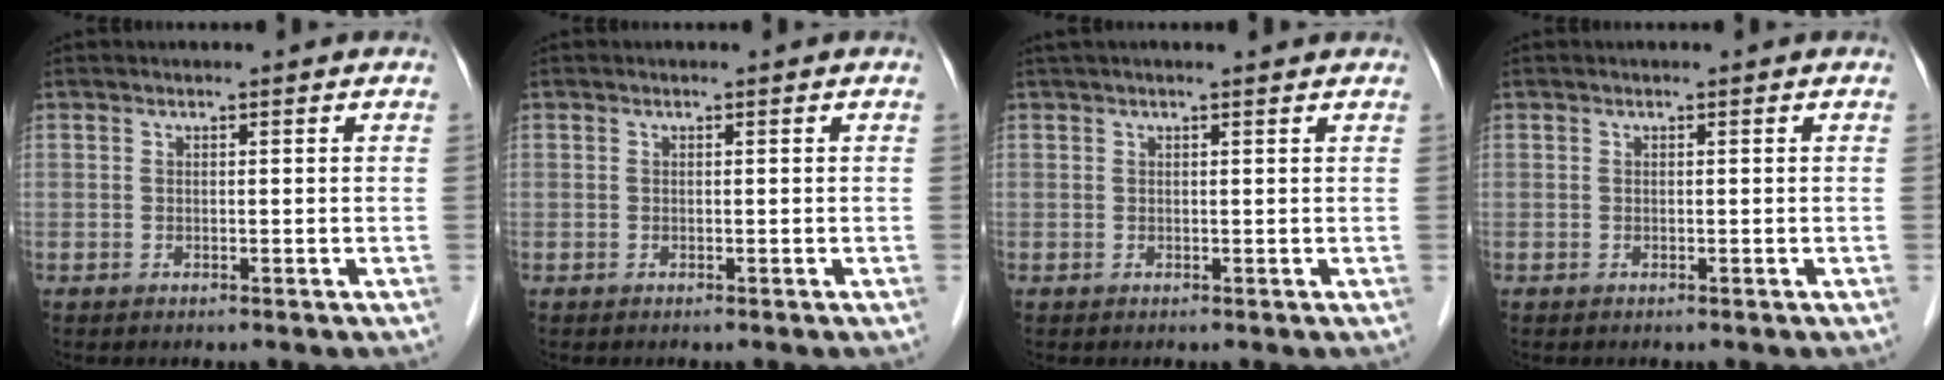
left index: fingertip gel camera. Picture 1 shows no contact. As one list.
[{"total": 0.0}, {"total": 4.7, "force": [4.2, 0.5, 2.0], "torque": [-0.027, 0.036, 0.052]}, {"total": 0.0}]